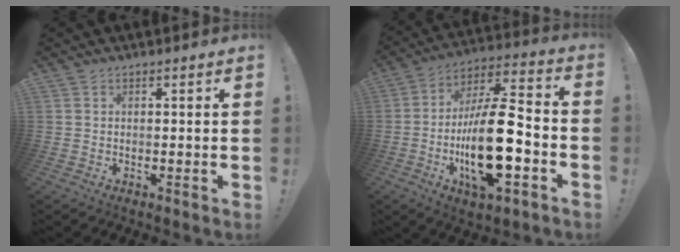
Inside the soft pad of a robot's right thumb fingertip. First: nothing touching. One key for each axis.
{"total": 22.1, "fx": -5.8, "fy": 8.0, "fz": 19.8, "tx": -0.360, "ty": 0.027, "tz": -0.094}